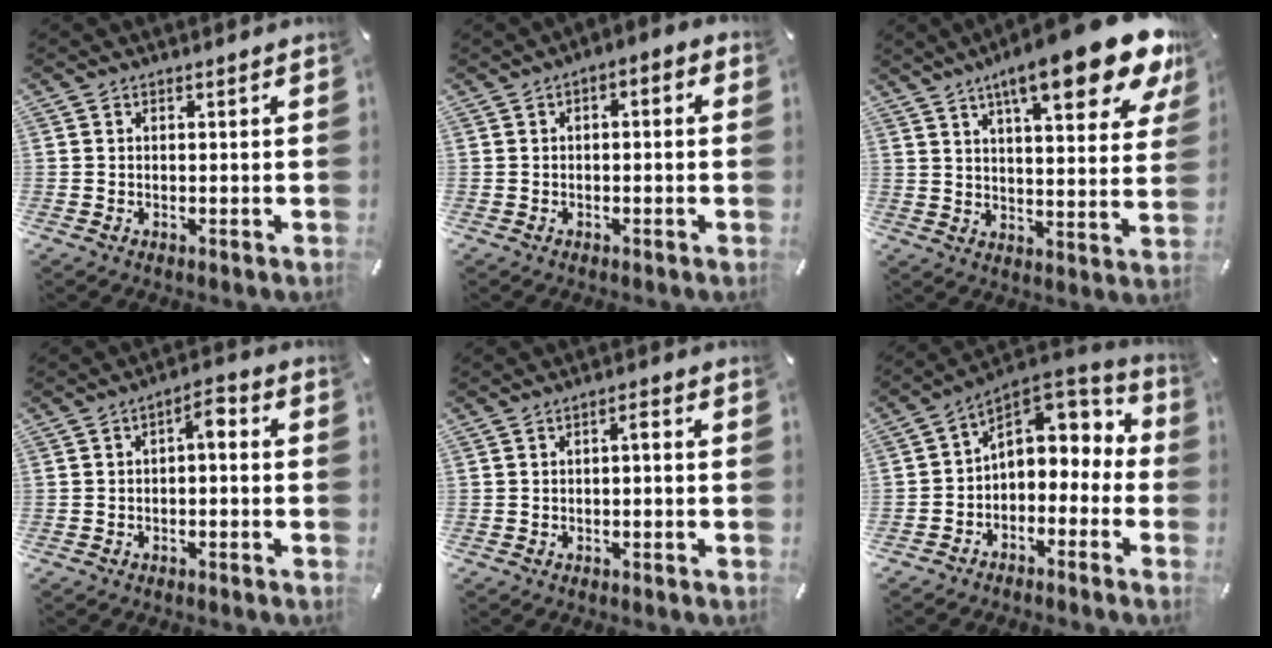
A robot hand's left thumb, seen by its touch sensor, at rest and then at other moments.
{"total": 2.8, "force": [-1.7, 1.0, 2.0], "torque": [-0.031, 0.015, -0.033]}
{"total": 20.3, "force": [12.2, 5.6, 15.2], "torque": [-0.231, -0.062, 0.192]}
{"total": 4.3, "force": [-1.6, 2.0, 3.5], "torque": [-0.057, 0.021, -0.035]}
{"total": 2.0, "force": [-0.7, 0.7, 1.8], "torque": [-0.034, 0.009, -0.017]}
{"total": 8.6, "force": [2.3, 6.6, 5.1], "torque": [-0.073, -0.017, 0.043]}